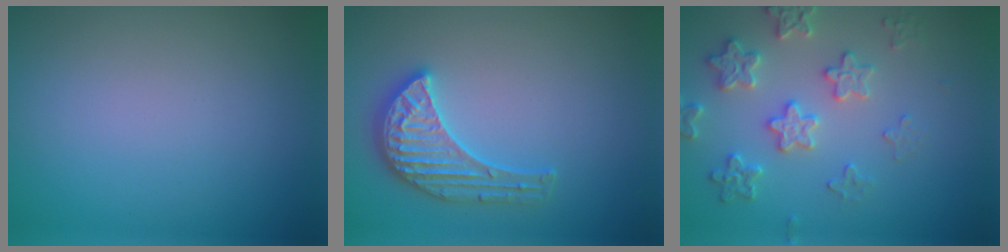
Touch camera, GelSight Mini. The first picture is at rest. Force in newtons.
{"total": 3.7, "press": 3.7, "slide": 0.3}
{"total": 3.5, "press": 3.5, "slide": 0.5}